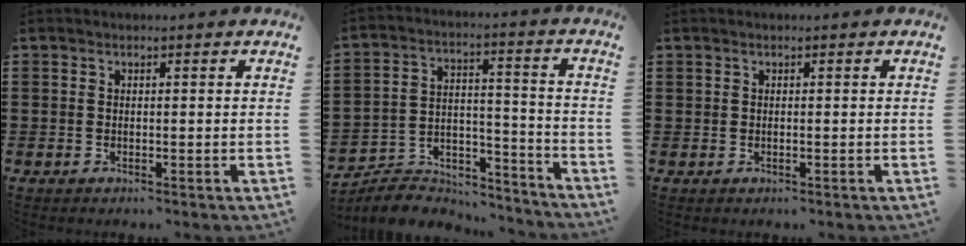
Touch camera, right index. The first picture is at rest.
{"total": 7.0, "force": [-6.5, 2.2, 1.3], "torque": [-0.029, 0.014, -0.129]}
{"total": 0.0}